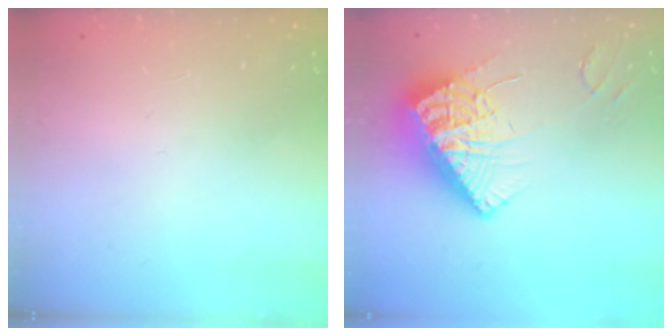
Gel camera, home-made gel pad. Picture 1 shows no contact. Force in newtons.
{"total": 14.4, "press": 14.3, "slide": 1.6}